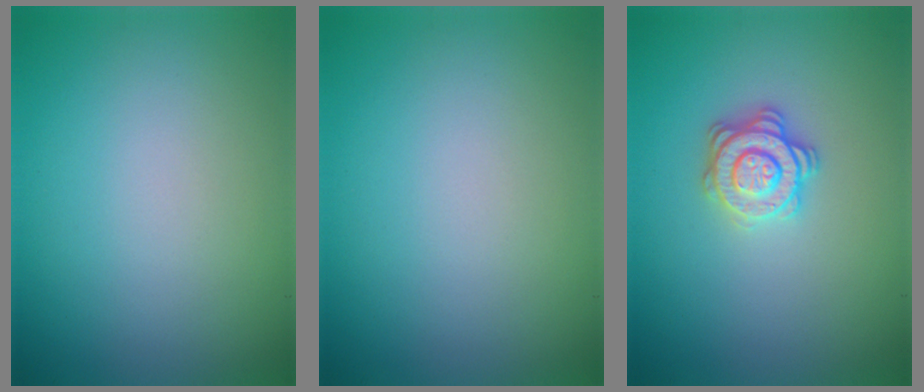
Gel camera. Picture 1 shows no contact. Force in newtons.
{"total": 0.0}
{"total": 2.9, "press": 2.8, "slide": 0.9}